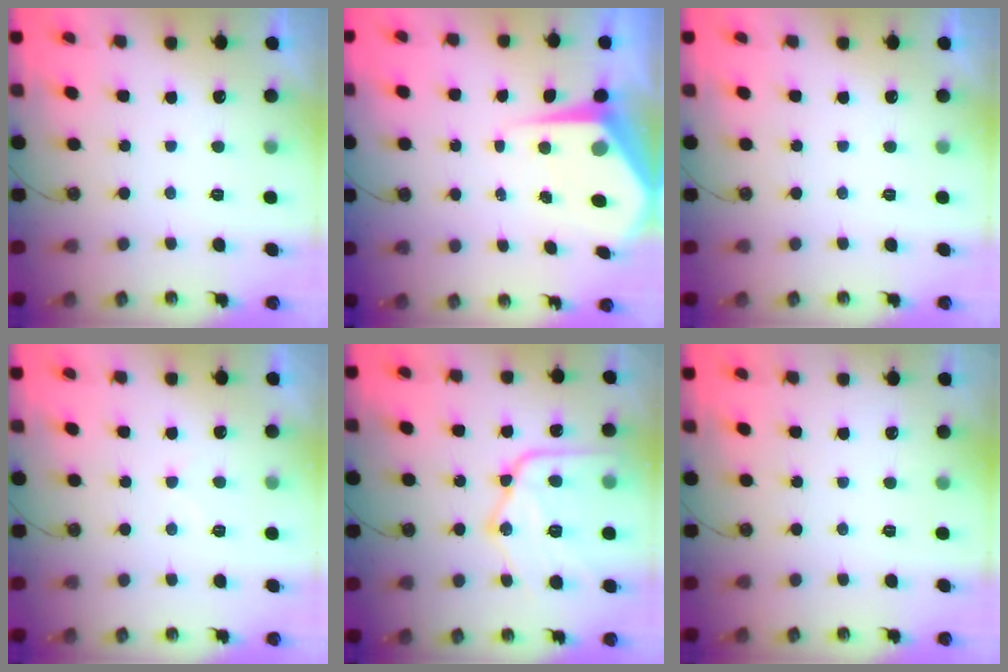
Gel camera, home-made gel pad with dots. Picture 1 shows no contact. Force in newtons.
{"total": 7.4, "press": 7.4, "slide": 0.6}
{"total": 0.0}
{"total": 3.2, "press": 3.2, "slide": 0.5}
{"total": 19.9, "press": 19.9, "slide": 1.5}
{"total": 0.0}